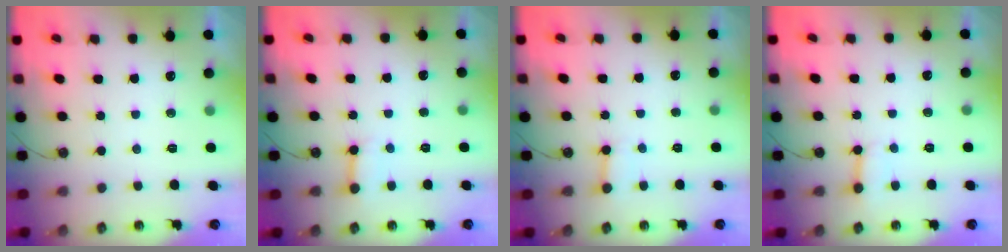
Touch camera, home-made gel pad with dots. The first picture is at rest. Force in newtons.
{"total": 5.2, "press": 5.2, "slide": 0.7}
{"total": 3.5, "press": 3.4, "slide": 0.5}
{"total": 3.9, "press": 3.9, "slide": 0.3}